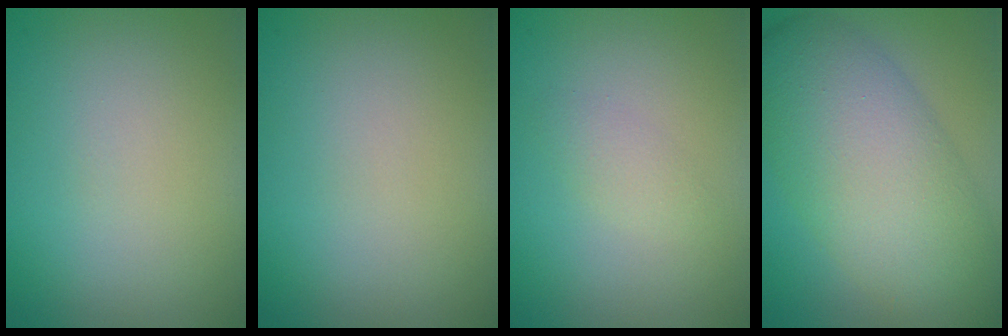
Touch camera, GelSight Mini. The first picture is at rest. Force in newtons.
{"total": 0.0}
{"total": 1.2, "press": 1.2, "slide": 0.1}
{"total": 10.0, "press": 10.0, "slide": 0.4}